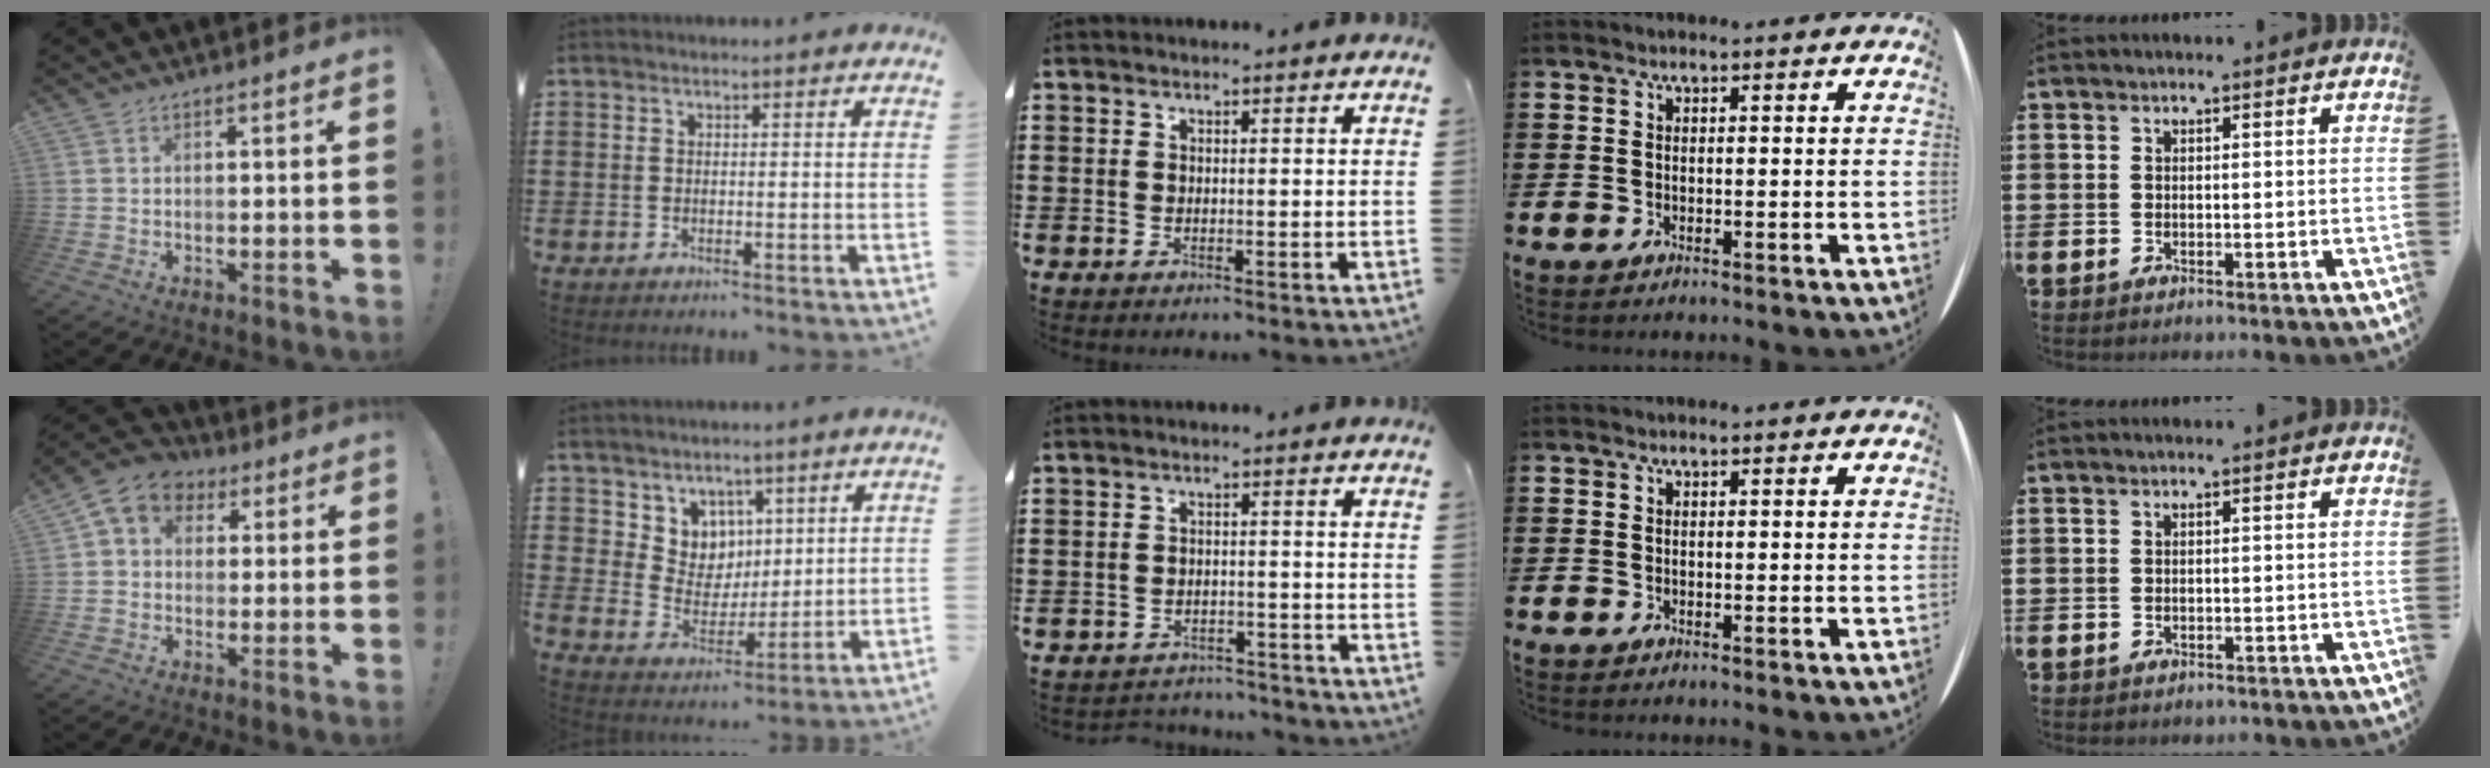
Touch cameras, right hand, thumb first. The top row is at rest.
{"thumb": {"total": 7.1, "force": [2.0, 6.0, 3.3], "torque": [-0.046, -0.002, 0.043]}, "index": {"total": 6.5, "force": [4.1, 5.0, -0.3], "torque": [-0.037, -0.019, 0.081]}, "middle": {"total": 2.7, "force": [-2.7, 0.4, -0.2], "torque": [-0.007, -0.001, -0.058]}}